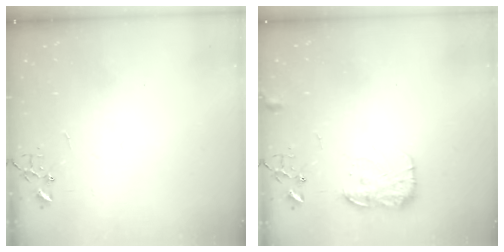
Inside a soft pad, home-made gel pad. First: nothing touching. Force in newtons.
{"total": 11.9, "press": 11.9, "slide": 0.4}